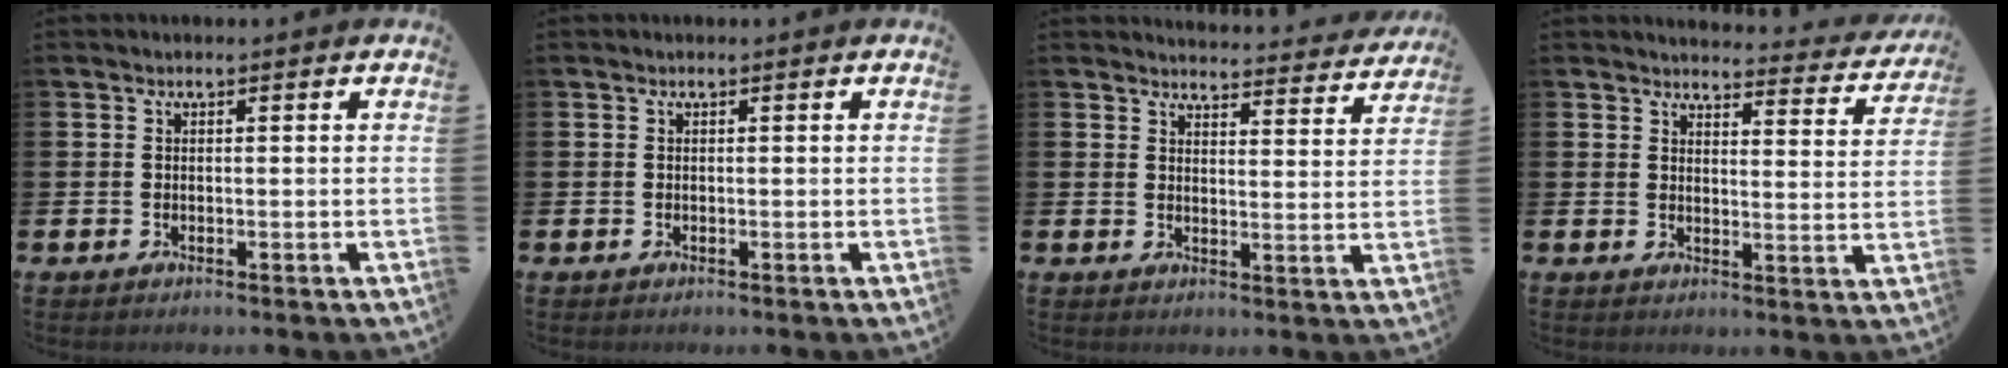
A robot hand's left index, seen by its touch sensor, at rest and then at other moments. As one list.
[{"total": 0.0}, {"total": 4.3, "force": [4.2, 0.4, 0.1], "torque": [-0.004, -0.036, 0.072]}, {"total": 3.5, "force": [3.5, 0.5, 0.4], "torque": [-0.009, -0.034, 0.054]}]